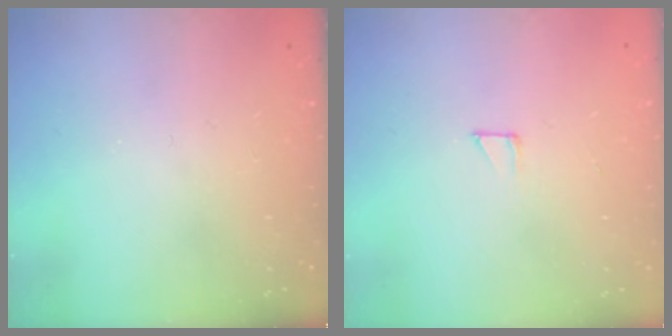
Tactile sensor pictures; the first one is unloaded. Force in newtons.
{"total": 2.5, "press": 2.5, "slide": 0.1}